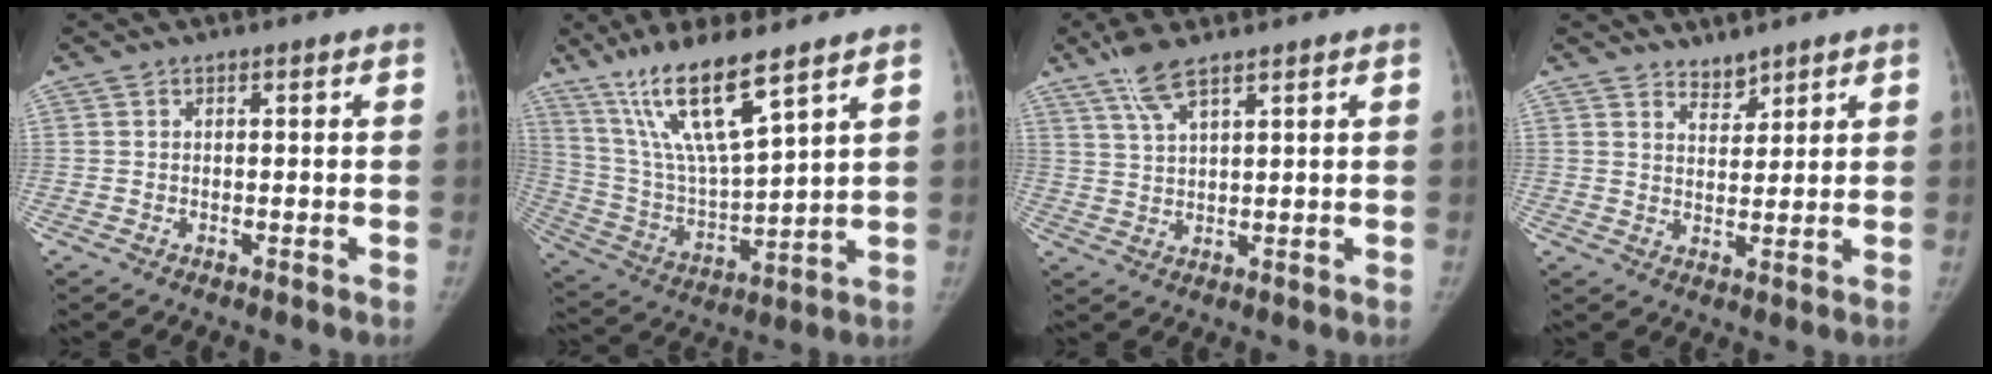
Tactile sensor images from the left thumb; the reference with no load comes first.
{"total": 16.2, "force": [10.7, 2.7, 11.8], "torque": [-0.223, -0.056, 0.221]}
{"total": 5.8, "force": [4.1, 1.1, 4.0], "torque": [-0.087, -0.011, 0.086]}
{"total": 3.2, "force": [2.9, 1.2, 0.5], "torque": [0.009, -0.025, 0.049]}